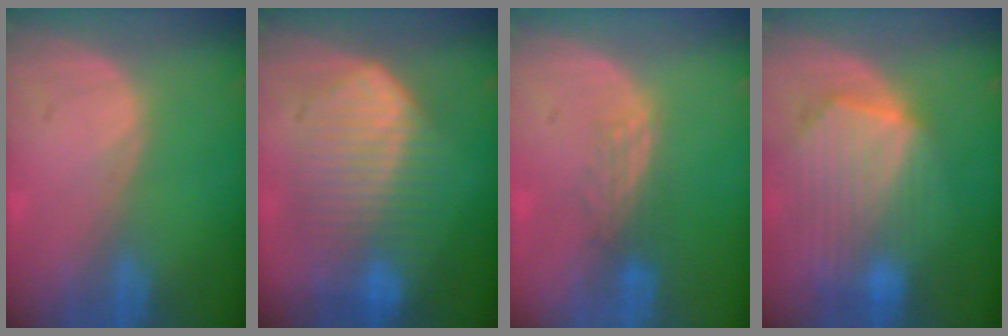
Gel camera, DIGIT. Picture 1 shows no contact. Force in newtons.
{"total": 10.5, "press": 10.4, "slide": 0.5}
{"total": 2.8, "press": 2.6, "slide": 1.2}
{"total": 10.3, "press": 8.9, "slide": 5.2}